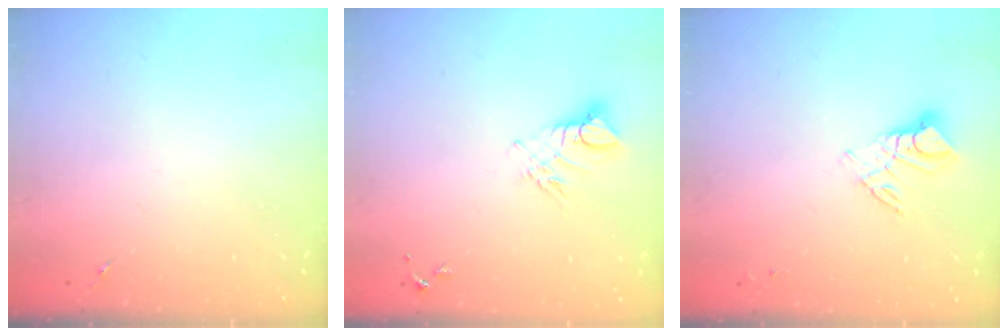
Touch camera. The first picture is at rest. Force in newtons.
{"total": 6.5, "press": 6.5, "slide": 0.3}
{"total": 8.8, "press": 8.8, "slide": 0.8}